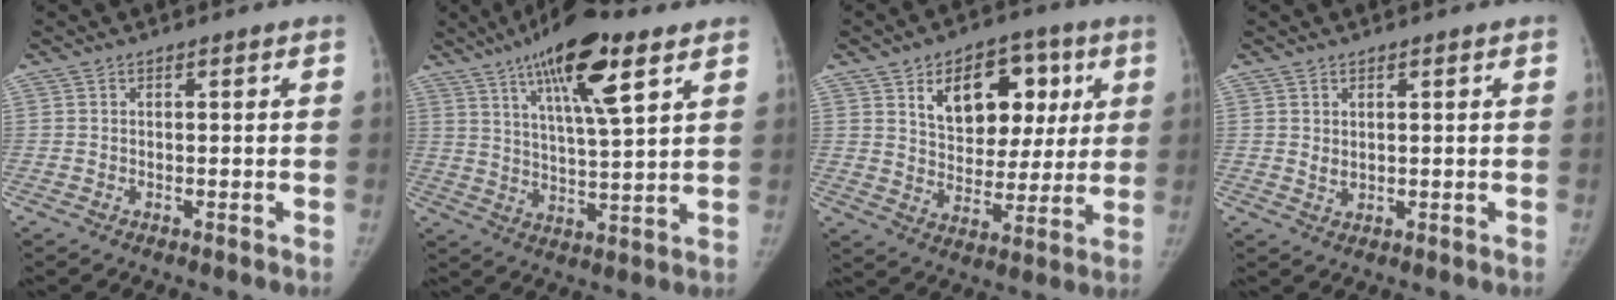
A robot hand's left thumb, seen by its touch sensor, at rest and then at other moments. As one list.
[{"total": 16.3, "force": [8.9, 3.7, 13.1], "torque": [-0.211, -0.027, 0.149]}, {"total": 15.9, "force": [6.0, 10.6, 10.2], "torque": [-0.093, -0.012, 0.099]}, {"total": 1.6, "force": [0.7, 1.0, 1.0], "torque": [-0.014, -0.008, 0.018]}]